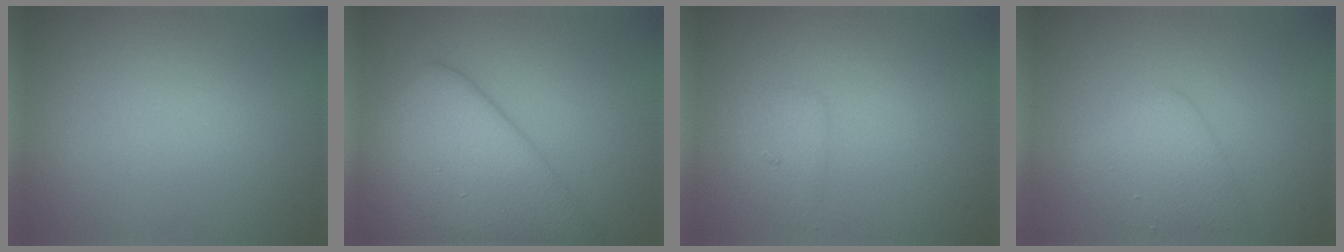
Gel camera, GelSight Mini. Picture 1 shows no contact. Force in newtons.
{"total": 9.2, "press": 9.2, "slide": 0.3}
{"total": 1.4, "press": 1.4, "slide": 0.1}
{"total": 2.6, "press": 2.6, "slide": 0.2}